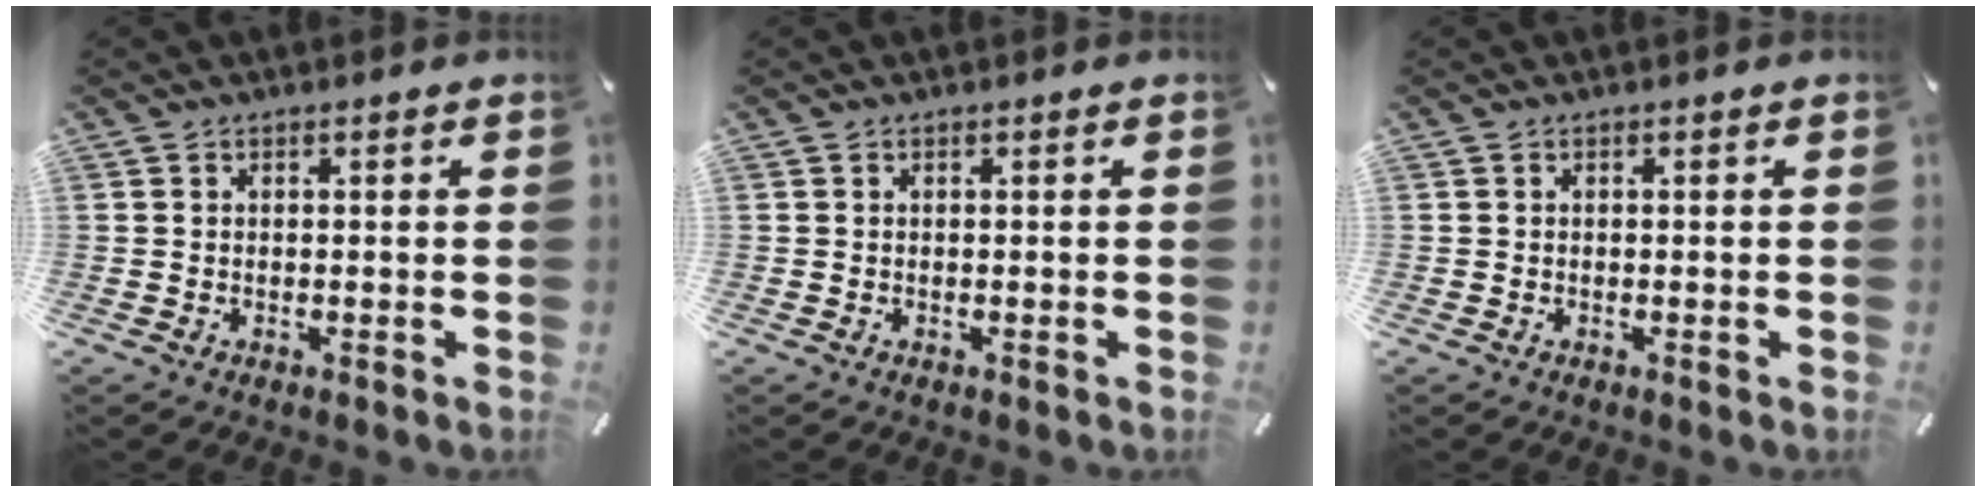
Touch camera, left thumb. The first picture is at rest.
{"total": 0.0}
{"total": 0.0}